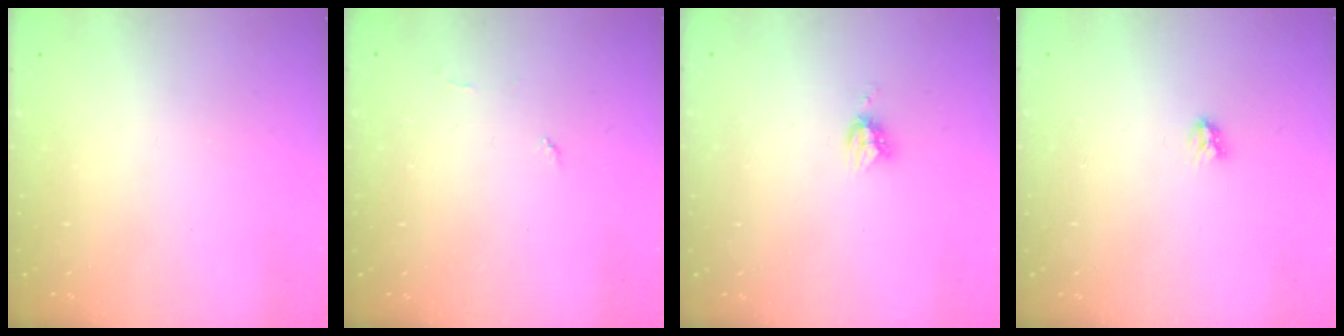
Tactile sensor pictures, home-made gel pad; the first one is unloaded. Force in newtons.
{"total": 4.4, "press": 4.4, "slide": 0.5}
{"total": 4.4, "press": 4.4, "slide": 0.2}
{"total": 3.0, "press": 3.0, "slide": 0.3}